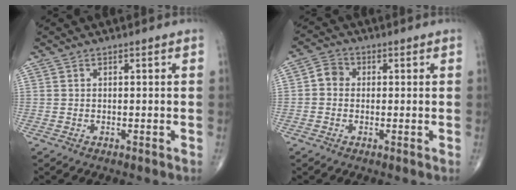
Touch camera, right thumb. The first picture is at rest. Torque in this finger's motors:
{"motor_torque": [-0.27, 0.40, -0.01, -0.29, -0.01]}